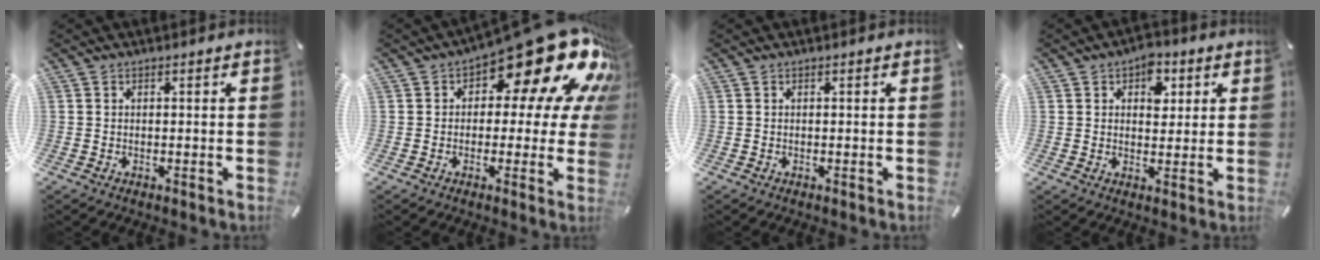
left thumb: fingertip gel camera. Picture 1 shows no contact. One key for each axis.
{"total": 21.2, "fx": 11.0, "fy": 9.2, "fz": 15.5, "tx": -0.206, "ty": -0.073, "tz": 0.183}
{"total": 0.0}
{"total": 6.1, "fx": 2.3, "fy": 4.2, "fz": 3.8, "tx": -0.026, "ty": -0.010, "tz": 0.029}